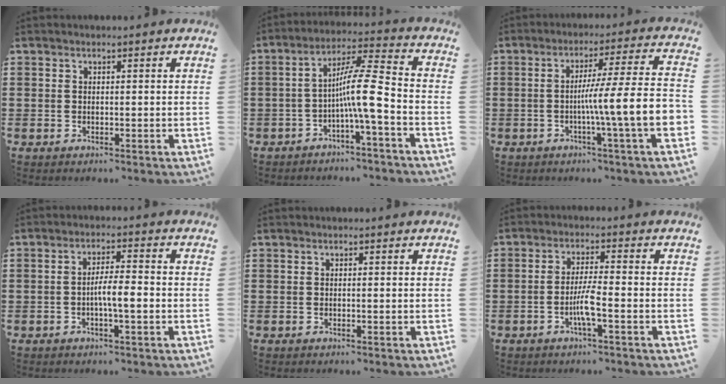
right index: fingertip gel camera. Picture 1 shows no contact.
{"total": 9.2, "force": [-2.2, 1.0, 8.9], "torque": [-0.157, 0.003, -0.043]}
{"total": 11.0, "force": [-2.4, 0.0, 10.8], "torque": [-0.179, -0.015, -0.046]}
{"total": 4.2, "force": [-1.2, 0.6, 4.0], "torque": [-0.071, 0.002, -0.024]}
{"total": 0.0}
{"total": 4.3, "force": [-1.6, 0.1, 4.0], "torque": [-0.084, -0.010, -0.033]}